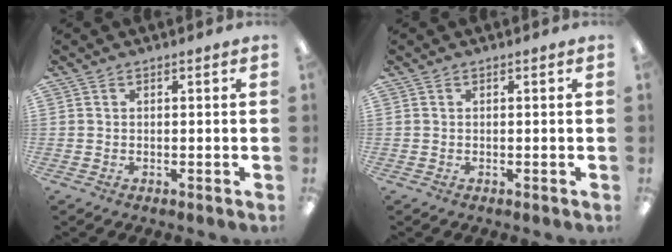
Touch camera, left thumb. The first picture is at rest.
{"total": 0.0}